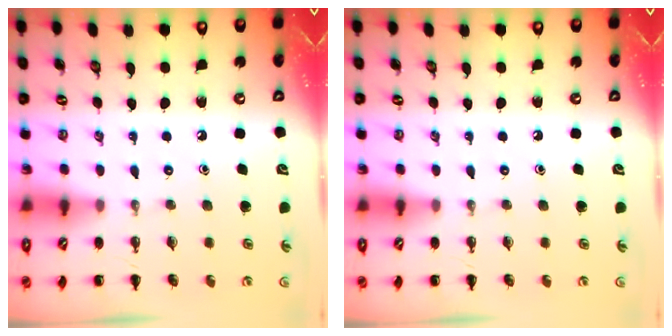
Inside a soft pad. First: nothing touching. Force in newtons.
{"total": 0.0}